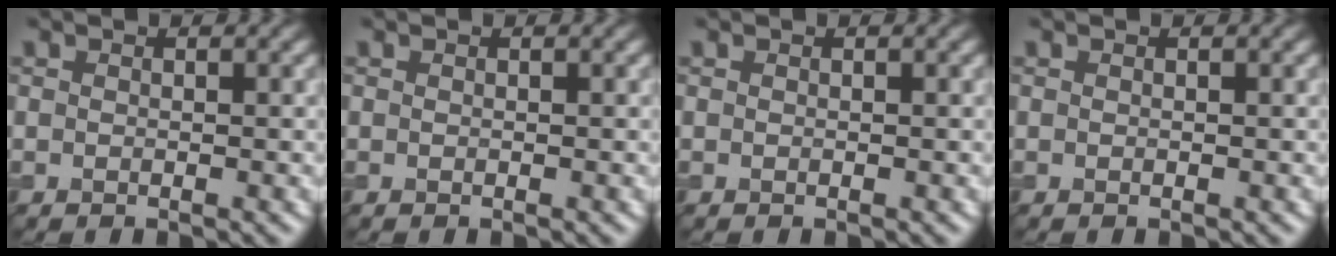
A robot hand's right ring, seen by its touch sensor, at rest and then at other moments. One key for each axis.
{"total": 0.0}
{"total": 0.0}
{"total": 0.0}